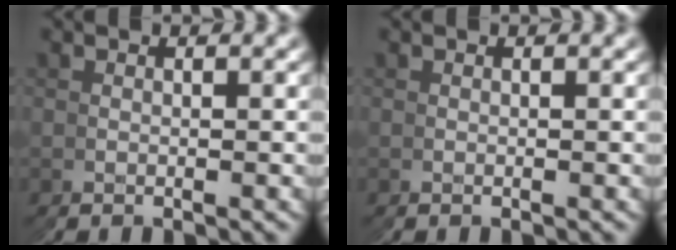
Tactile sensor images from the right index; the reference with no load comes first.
{"total": 0.0}